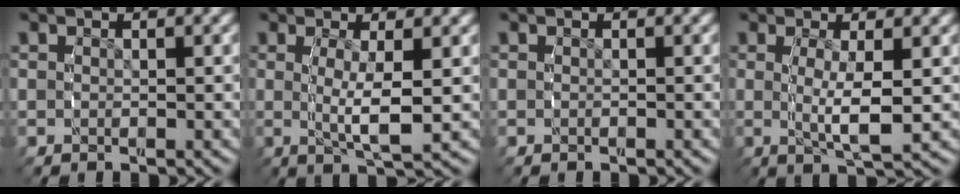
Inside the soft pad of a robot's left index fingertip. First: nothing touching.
{"total": 4.9, "force": [-0.1, 1.5, 4.7], "torque": [-0.085, -0.009, -0.003]}
{"total": 0.0}
{"total": 4.9, "force": [-0.3, 1.6, 4.6], "torque": [-0.087, -0.011, -0.005]}